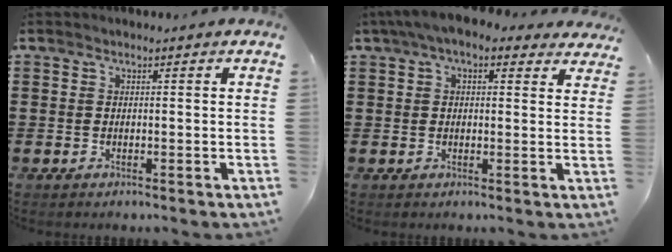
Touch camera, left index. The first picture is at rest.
{"total": 5.1, "force": [3.6, 1.6, 3.2], "torque": [-0.073, 0.001, 0.065]}